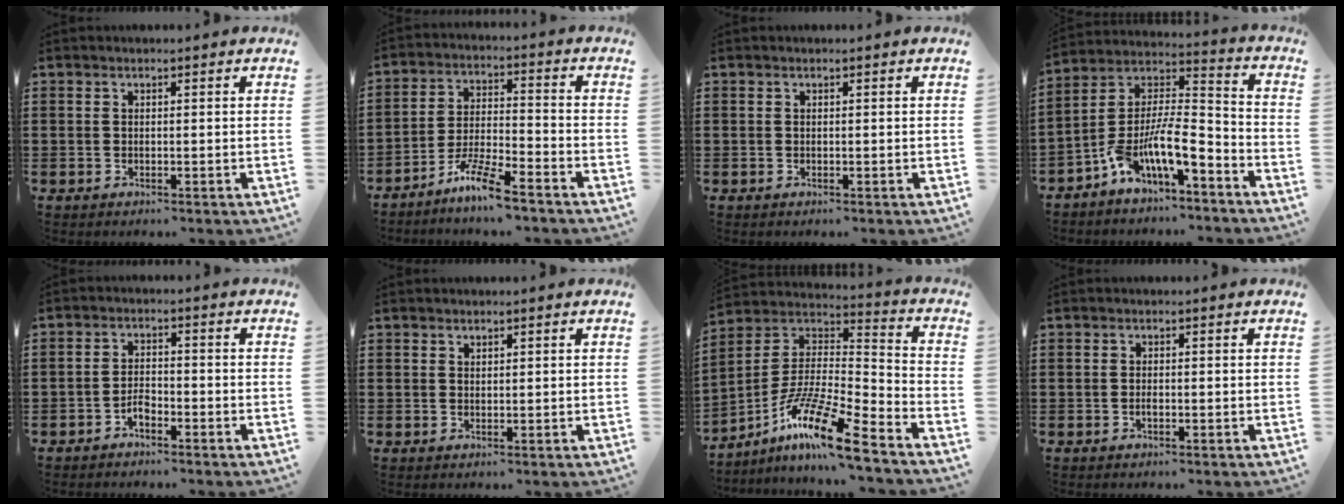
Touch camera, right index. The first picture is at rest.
{"total": 7.4, "force": [-6.3, 0.4, 4.0], "torque": [-0.093, -0.005, -0.122]}
{"total": 0.0}
{"total": 10.5, "force": [-6.4, 3.4, 7.7], "torque": [-0.166, -0.009, -0.126]}
{"total": 2.4, "force": [-1.7, 0.9, 1.3], "torque": [-0.030, 0.003, -0.035]}
{"total": 0.7, "force": [0.6, 0.4, 0.1], "torque": [-0.004, 0.001, 0.013]}
{"total": 13.9, "force": [-9.7, 1.2, 9.9], "torque": [-0.194, 0.007, -0.189]}
{"total": 0.9, "force": [-0.4, 0.2, 0.8], "torque": [-0.017, -0.006, -0.006]}